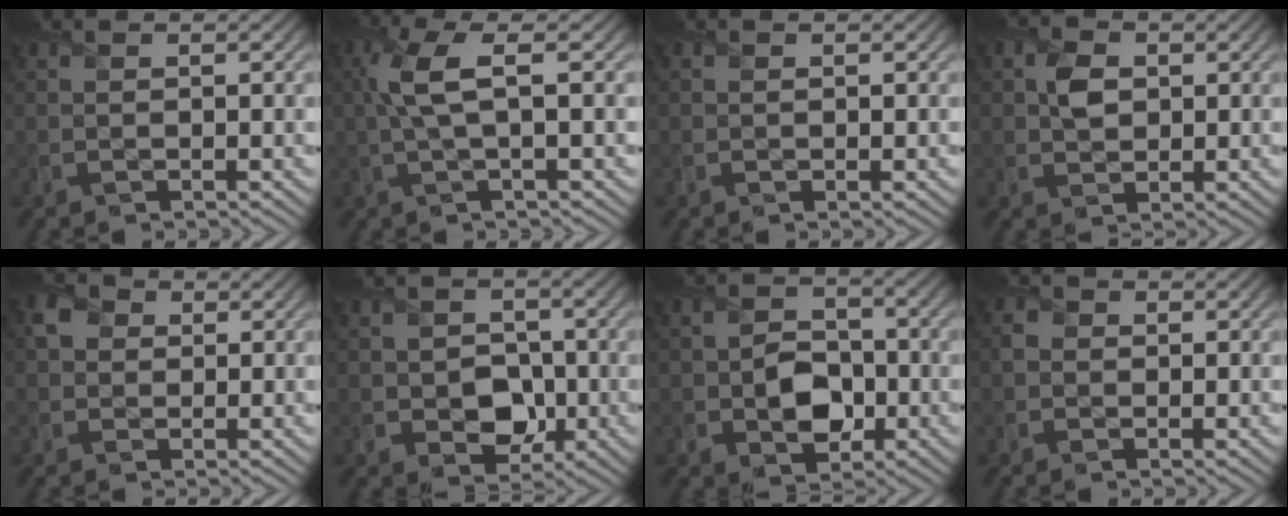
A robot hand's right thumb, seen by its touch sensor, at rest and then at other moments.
{"total": 5.3, "force": [0.8, 1.4, 5.1], "torque": [-0.116, 0.017, 0.008]}
{"total": 0.8, "force": [-0.1, 0.7, 0.4], "torque": [-0.006, -0.006, -0.006]}
{"total": 3.0, "force": [0.6, 2.4, 1.7], "torque": [-0.039, 0.001, 0.006]}
{"total": 3.0, "force": [0.4, 2.8, 1.2], "torque": [-0.024, 0.004, -0.003]}
{"total": 5.5, "force": [-1.2, 4.4, 3.0], "torque": [-0.051, -0.009, -0.029]}
{"total": 6.0, "force": [-1.5, 4.5, 3.6], "torque": [-0.061, -0.007, -0.035]}
{"total": 1.6, "force": [-0.2, 1.6, 0.5], "torque": [-0.007, -0.002, -0.012]}